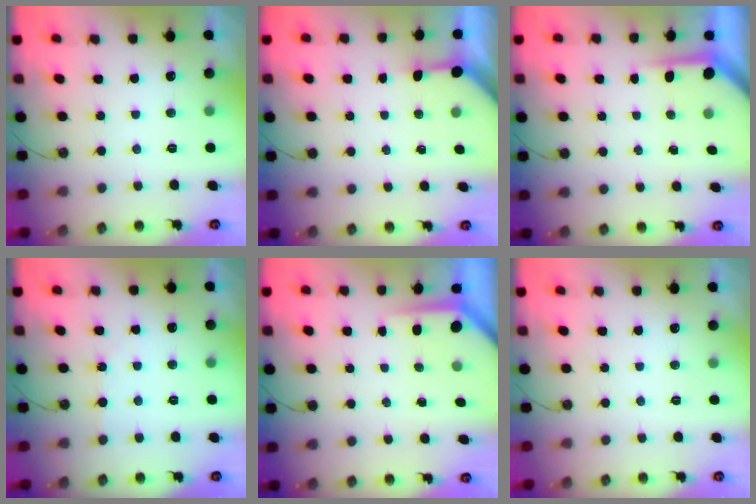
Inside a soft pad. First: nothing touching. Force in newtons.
{"total": 3.3, "press": 3.2, "slide": 0.4}
{"total": 3.8, "press": 3.8, "slide": 0.4}
{"total": 2.4, "press": 2.4, "slide": 0.4}
{"total": 3.7, "press": 3.7, "slide": 0.3}
{"total": 0.0}